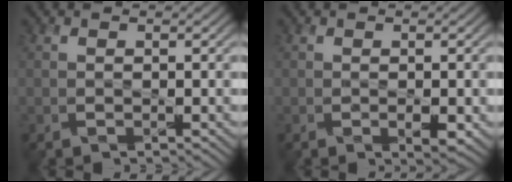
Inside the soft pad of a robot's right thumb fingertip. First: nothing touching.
{"total": 1.8, "force": [-0.5, 0.7, 1.5], "torque": [-0.026, -0.009, -0.003]}